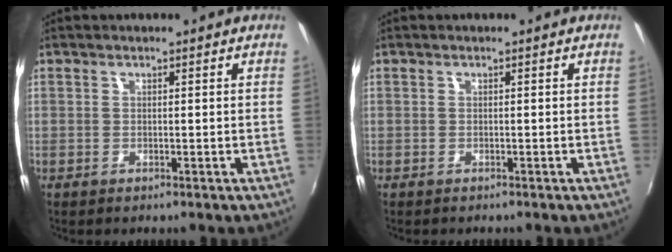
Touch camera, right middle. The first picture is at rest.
{"total": 0.0}